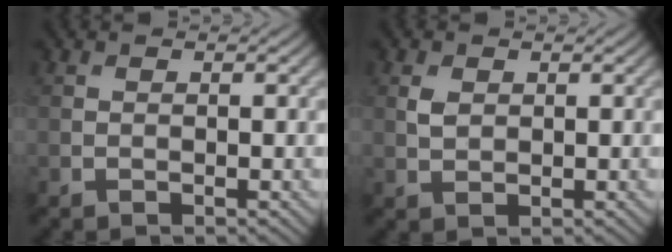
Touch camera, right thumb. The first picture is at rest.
{"total": 1.7, "force": [0.6, 1.2, 1.1], "torque": [-0.028, -0.001, 0.013]}